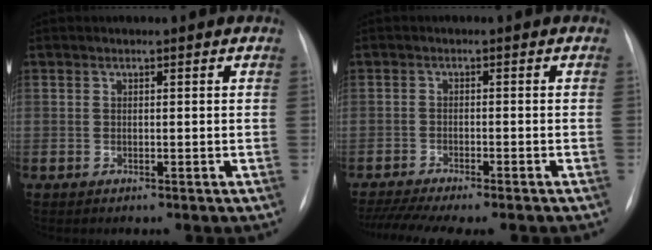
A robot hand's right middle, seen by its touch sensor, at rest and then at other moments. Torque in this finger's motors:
{"motor_torque": [0.72, -0.74, 0.15, 0.08]}